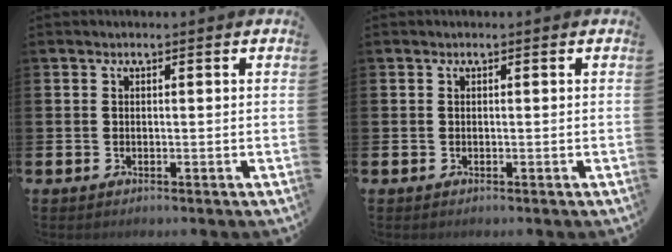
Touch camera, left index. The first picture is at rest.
{"total": 0.0}